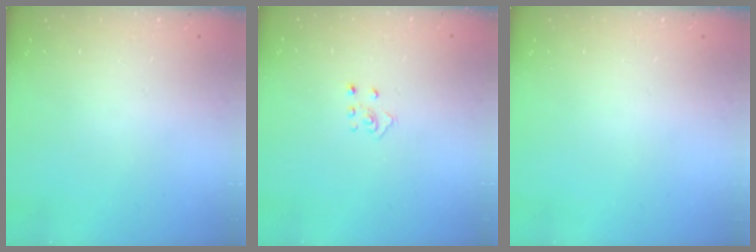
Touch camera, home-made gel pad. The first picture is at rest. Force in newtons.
{"total": 3.7, "press": 3.7, "slide": 0.3}
{"total": 0.0}